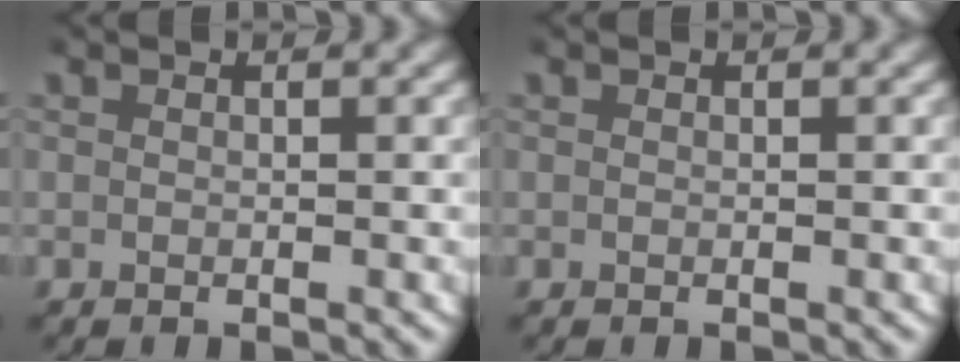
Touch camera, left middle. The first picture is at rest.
{"total": 0.0}